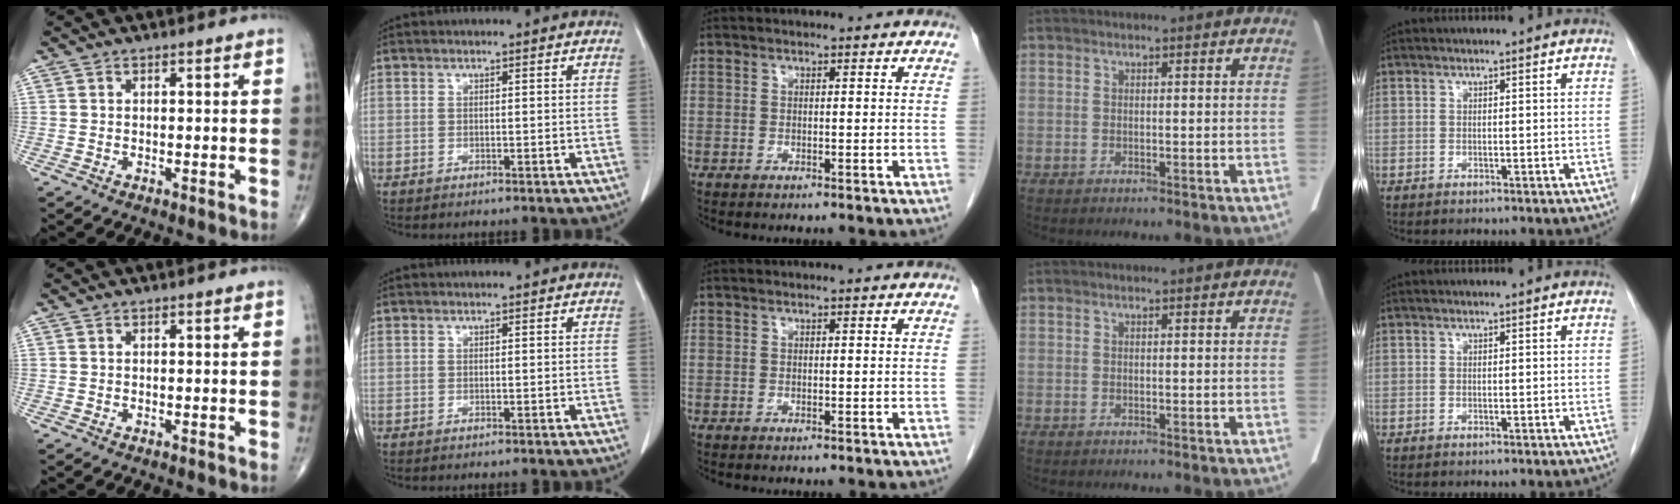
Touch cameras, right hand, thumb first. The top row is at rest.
{}